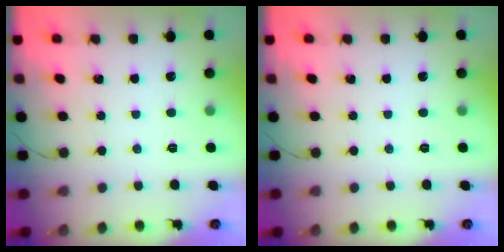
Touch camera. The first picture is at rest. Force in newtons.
{"total": 0.0}